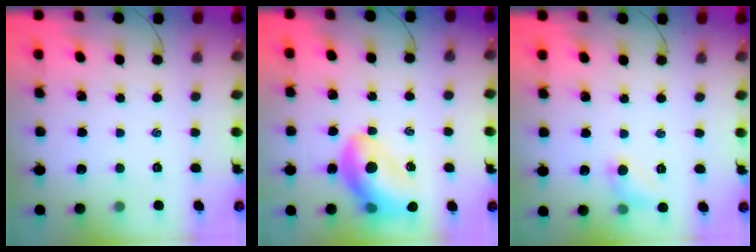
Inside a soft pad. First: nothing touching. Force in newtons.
{"total": 12.6, "press": 12.1, "slide": 3.4}
{"total": 6.5, "press": 6.3, "slide": 1.6}